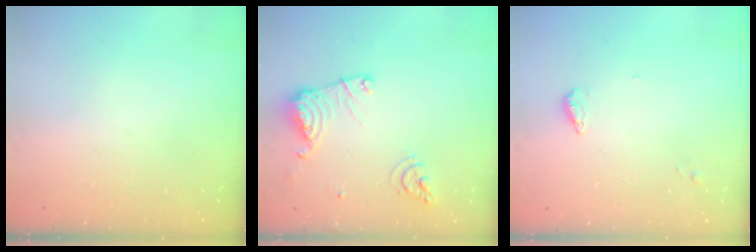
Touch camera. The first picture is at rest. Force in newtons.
{"total": 13.6, "press": 13.5, "slide": 1.5}
{"total": 3.9, "press": 3.9, "slide": 0.5}